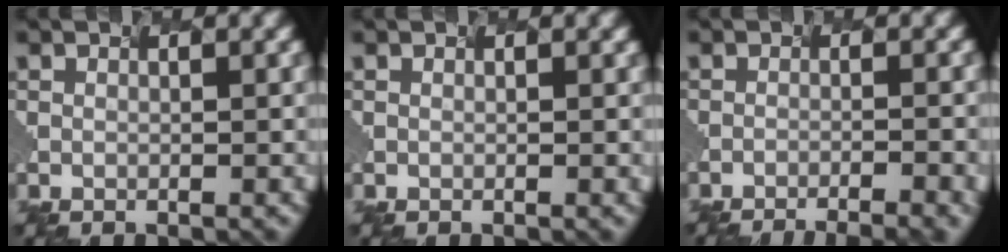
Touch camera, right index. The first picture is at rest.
{"total": 0.0}
{"total": 6.1, "force": [-4.0, 1.7, 4.2], "torque": [-0.029, 0.011, -0.036]}